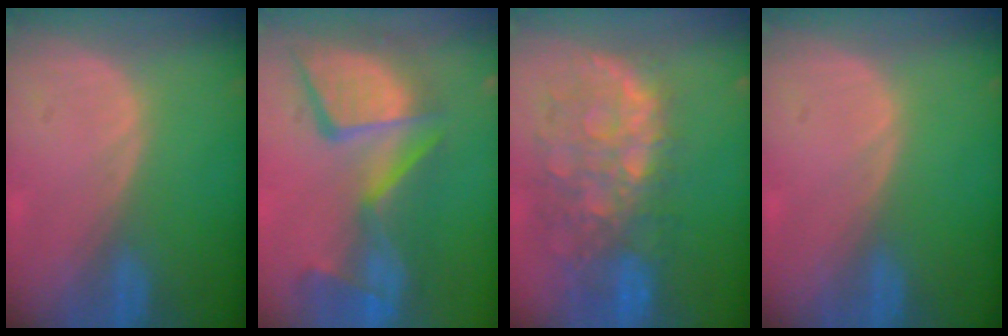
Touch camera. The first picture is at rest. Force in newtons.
{"total": 13.5, "press": 11.2, "slide": 7.6}
{"total": 11.3, "press": 9.9, "slide": 5.6}
{"total": 0.0}